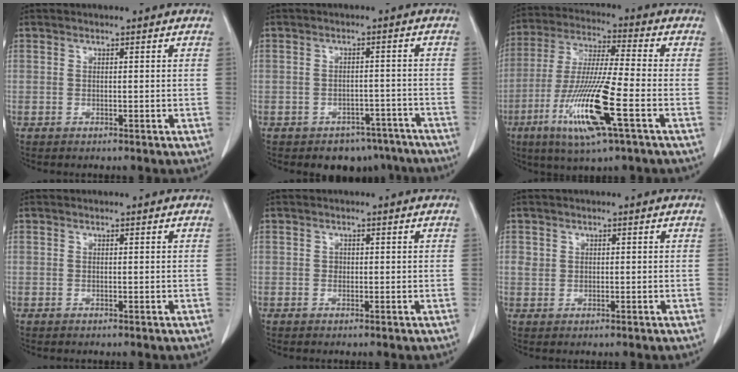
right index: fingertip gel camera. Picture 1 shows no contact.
{"total": 6.9, "force": [-5.4, 4.1, 1.2], "torque": [0.012, 0.016, -0.067]}
{"total": 15.2, "force": [-5.8, 0.5, 14.1], "torque": [-0.288, -0.022, -0.107]}
{"total": 0.0}
{"total": 0.7, "force": [0.0, 0.6, 0.2], "torque": [0.002, 0.004, 0.002]}
{"total": 1.5, "force": [0.4, 1.4, 0.5], "torque": [-0.008, 0.009, 0.012]}